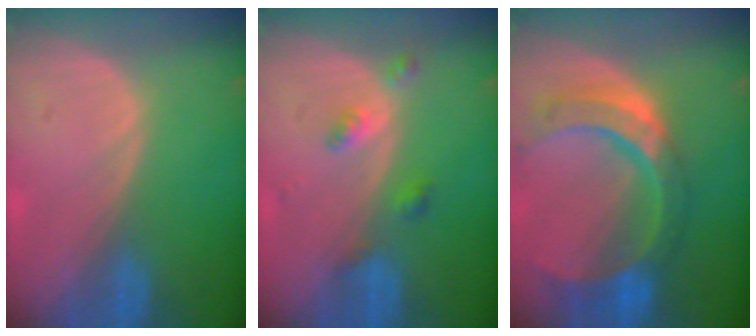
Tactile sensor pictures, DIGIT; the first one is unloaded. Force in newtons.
{"total": 3.1, "press": 3.1, "slide": 0.2}
{"total": 11.1, "press": 9.3, "slide": 6.0}